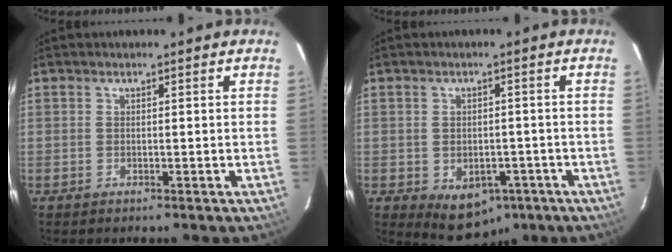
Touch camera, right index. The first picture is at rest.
{"total": 7.1, "force": [-3.4, 4.9, 3.9], "torque": [-0.054, 0.003, -0.037]}